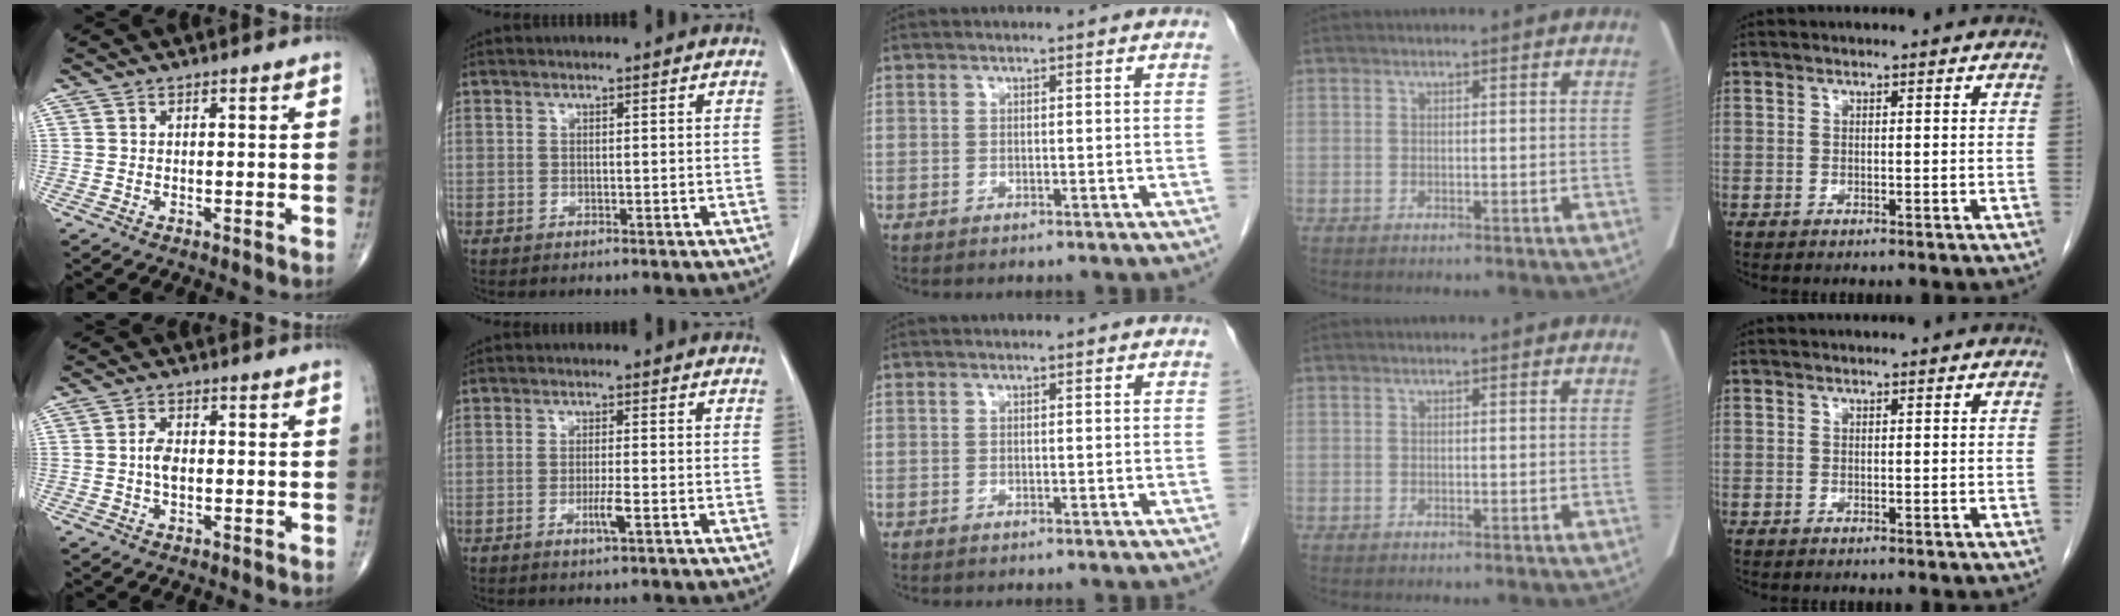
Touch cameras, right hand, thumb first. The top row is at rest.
{"thumb": {"total": 3.2, "force": [-0.2, 1.7, 2.7], "torque": [-0.052, 0.005, -0.008]}, "index": {"total": 2.6, "force": [-1.1, -0.1, 2.4], "torque": [-0.046, -0.004, -0.019]}}